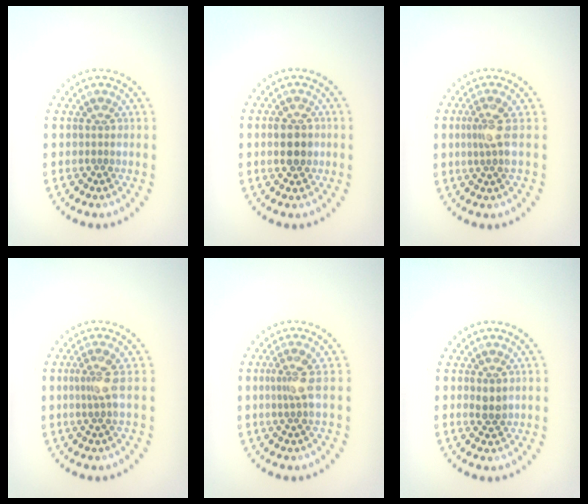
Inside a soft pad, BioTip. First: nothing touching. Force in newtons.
{"total": 2.9, "press": 2.9, "slide": 0.1}
{"total": 2.2, "press": 1.7, "slide": 1.4}
{"total": 2.1, "press": 1.5, "slide": 1.4}
{"total": 2.0, "press": 1.5, "slide": 1.4}
{"total": 1.3, "press": 1.3, "slide": 0.3}